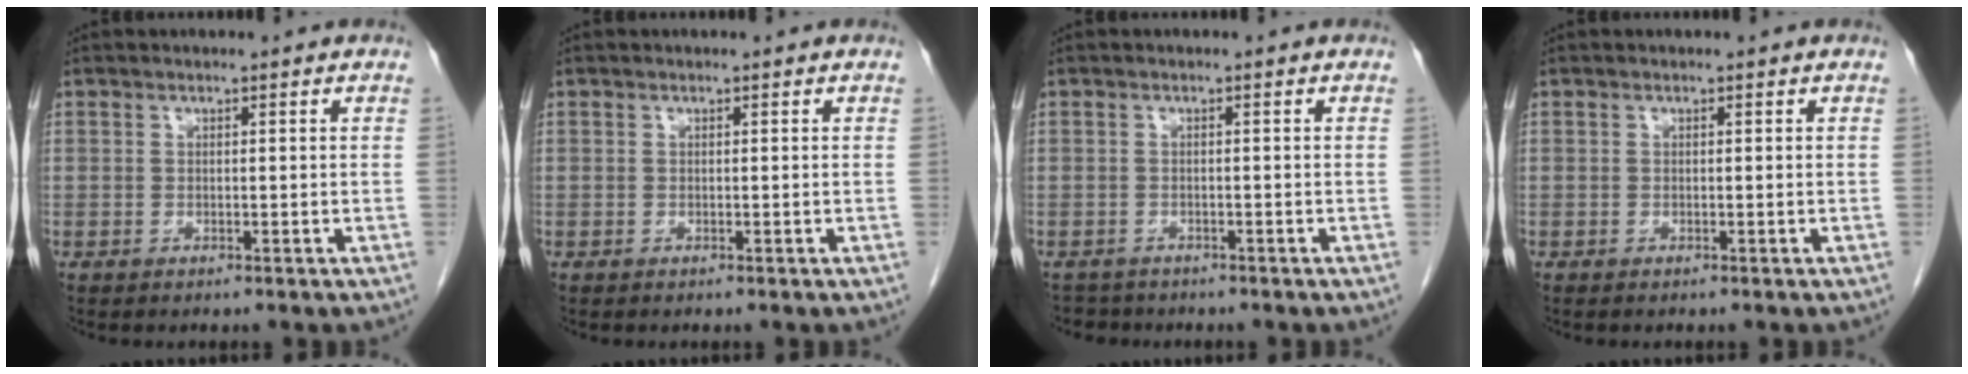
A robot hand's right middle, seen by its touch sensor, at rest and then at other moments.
{"total": 0.0}
{"total": 2.4, "force": [-2.1, 1.0, -0.4], "torque": [0.000, -0.003, -0.035]}
{"total": 0.0}